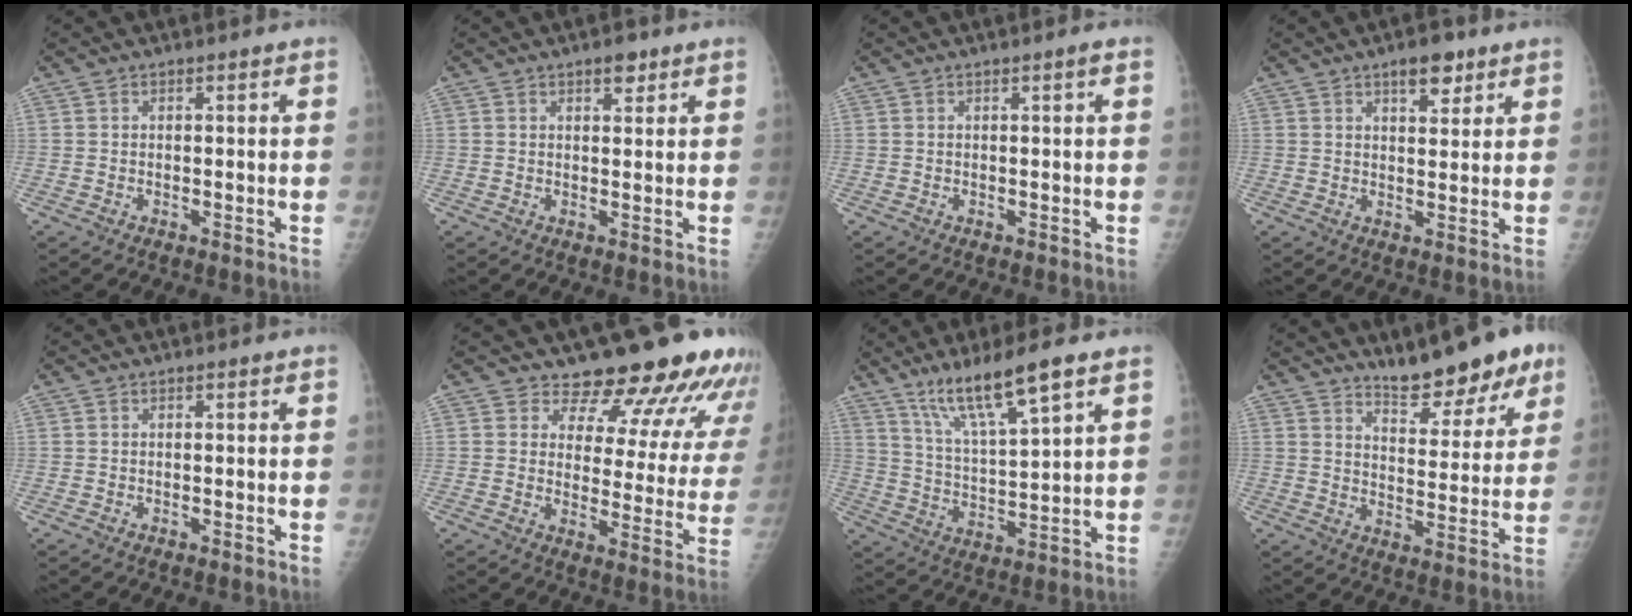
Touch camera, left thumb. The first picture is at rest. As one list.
[{"total": 2.7, "force": [1.8, 1.3, 1.6], "torque": [-0.013, -0.008, 0.024]}, {"total": 0.7, "force": [0.3, -0.1, 0.7], "torque": [-0.013, 0.001, 0.003]}, {"total": 5.7, "force": [3.6, 2.5, 3.6], "torque": [-0.033, -0.018, 0.049]}, {"total": 0.0}, {"total": 17.5, "force": [15.4, 6.2, 5.3], "torque": [-0.017, -0.100, 0.182]}, {"total": 12.5, "force": [8.3, 1.6, 9.1], "torque": [-0.169, -0.040, 0.163]}, {"total": 13.2, "force": [9.8, 4.2, 7.7], "torque": [-0.071, -0.056, 0.150]}]